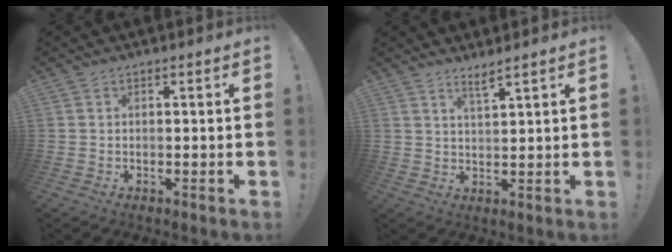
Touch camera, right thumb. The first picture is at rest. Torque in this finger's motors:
{"motor_torque": [0.19, -0.23, 0.07, 0.03, 0.09]}